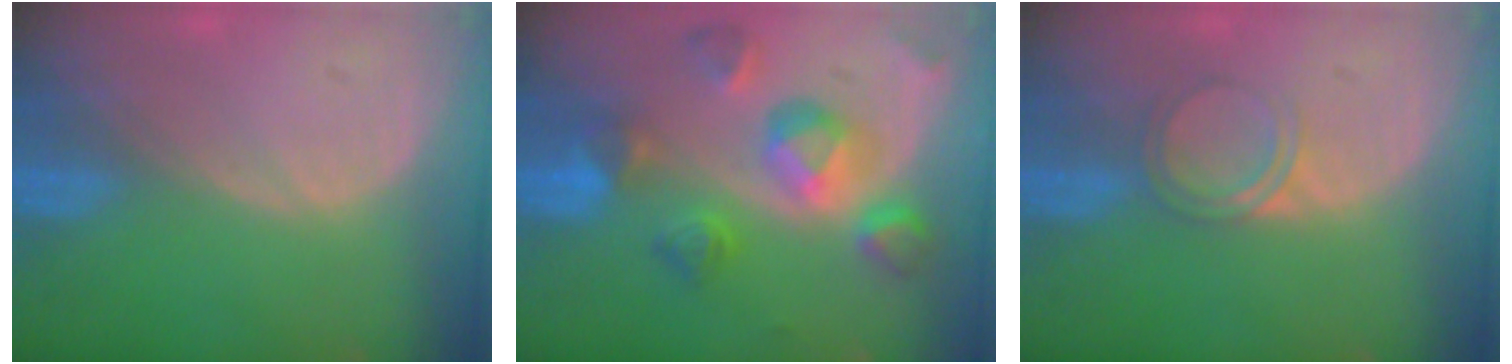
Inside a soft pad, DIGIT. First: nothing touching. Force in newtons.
{"total": 10.4, "press": 9.3, "slide": 4.7}
{"total": 3.0, "press": 3.0, "slide": 0.3}